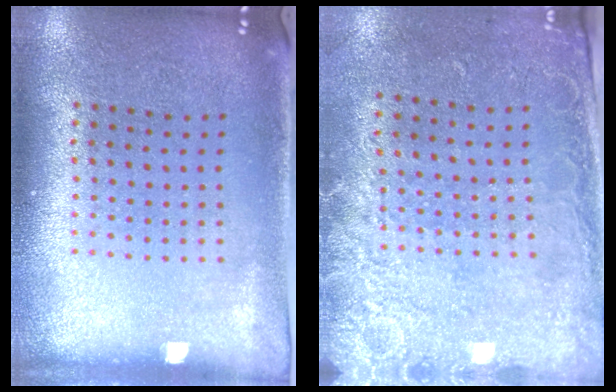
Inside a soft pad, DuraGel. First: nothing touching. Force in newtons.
{"total": 2.6, "press": 2.1, "slide": 1.5}